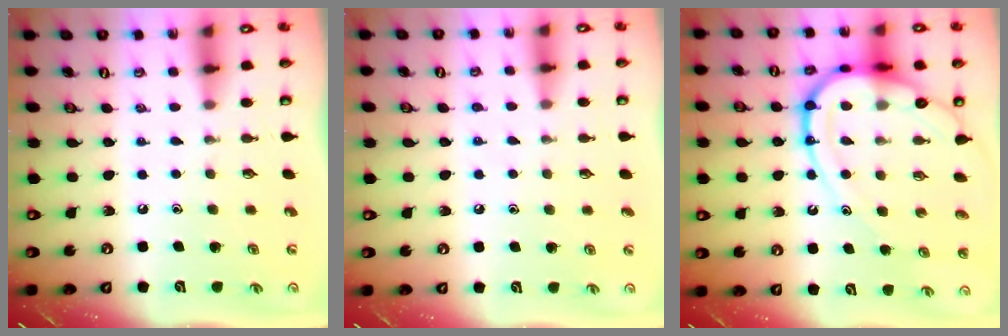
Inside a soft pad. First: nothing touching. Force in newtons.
{"total": 4.5, "press": 4.4, "slide": 0.8}
{"total": 18.4, "press": 18.3, "slide": 1.8}